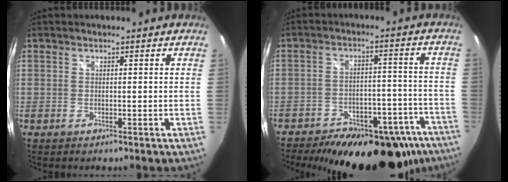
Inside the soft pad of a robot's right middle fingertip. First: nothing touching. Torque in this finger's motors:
{"motor_torque": [1.12, -1.02, 0.38, 0.21]}